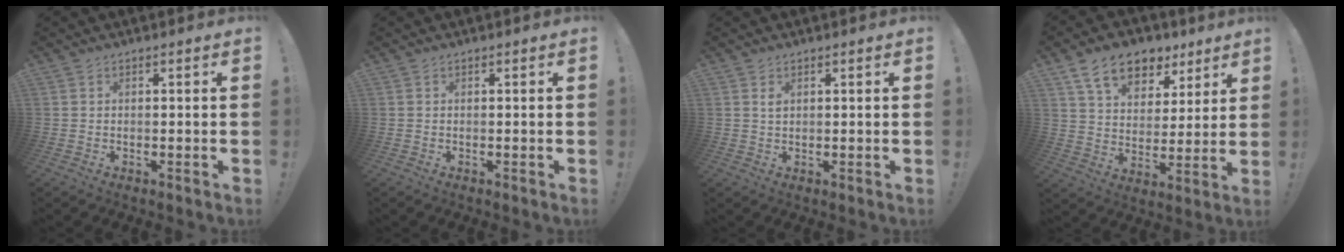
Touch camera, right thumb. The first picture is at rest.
{"total": 0.0}
{"total": 1.5, "force": [0.8, 0.8, 0.9], "torque": [-0.019, 0.001, 0.016]}
{"total": 14.3, "force": [9.1, 8.8, 6.6], "torque": [-0.105, -0.051, 0.168]}